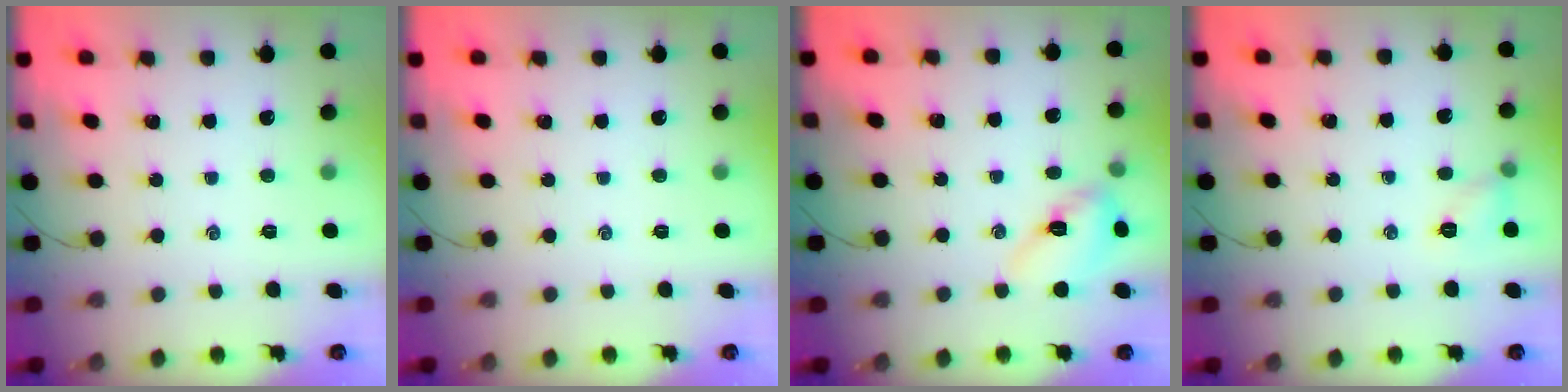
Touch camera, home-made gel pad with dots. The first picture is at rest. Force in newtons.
{"total": 0.0}
{"total": 9.1, "press": 9.1, "slide": 0.8}
{"total": 5.6, "press": 5.5, "slide": 1.0}